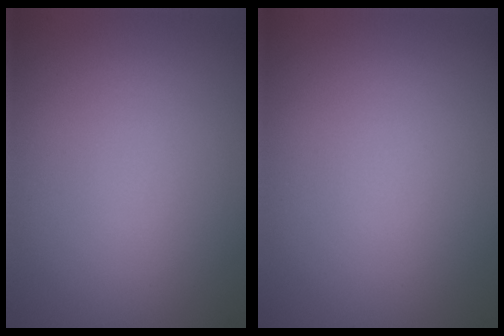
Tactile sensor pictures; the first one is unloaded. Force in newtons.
{"total": 0.0}